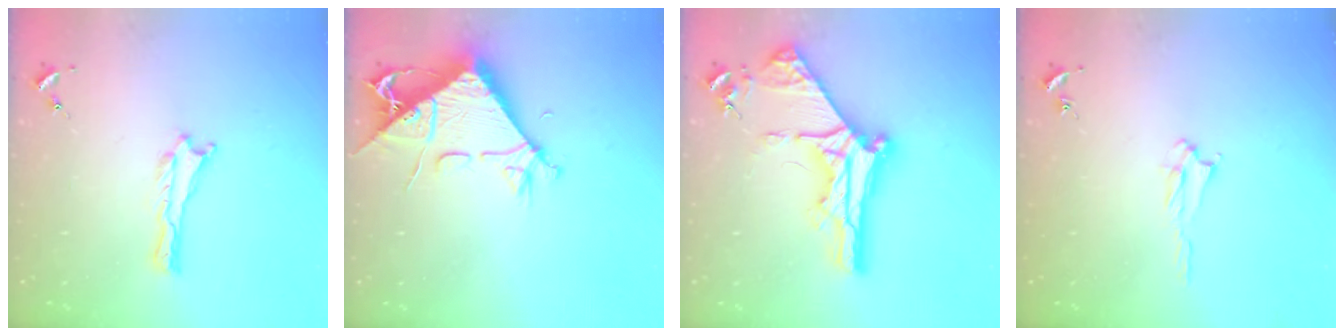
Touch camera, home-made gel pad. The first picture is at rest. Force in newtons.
{"total": 9.5, "press": 9.4, "slide": 1.2}
{"total": 10.5, "press": 10.5, "slide": 1.2}
{"total": 2.1, "press": 2.0, "slide": 0.3}